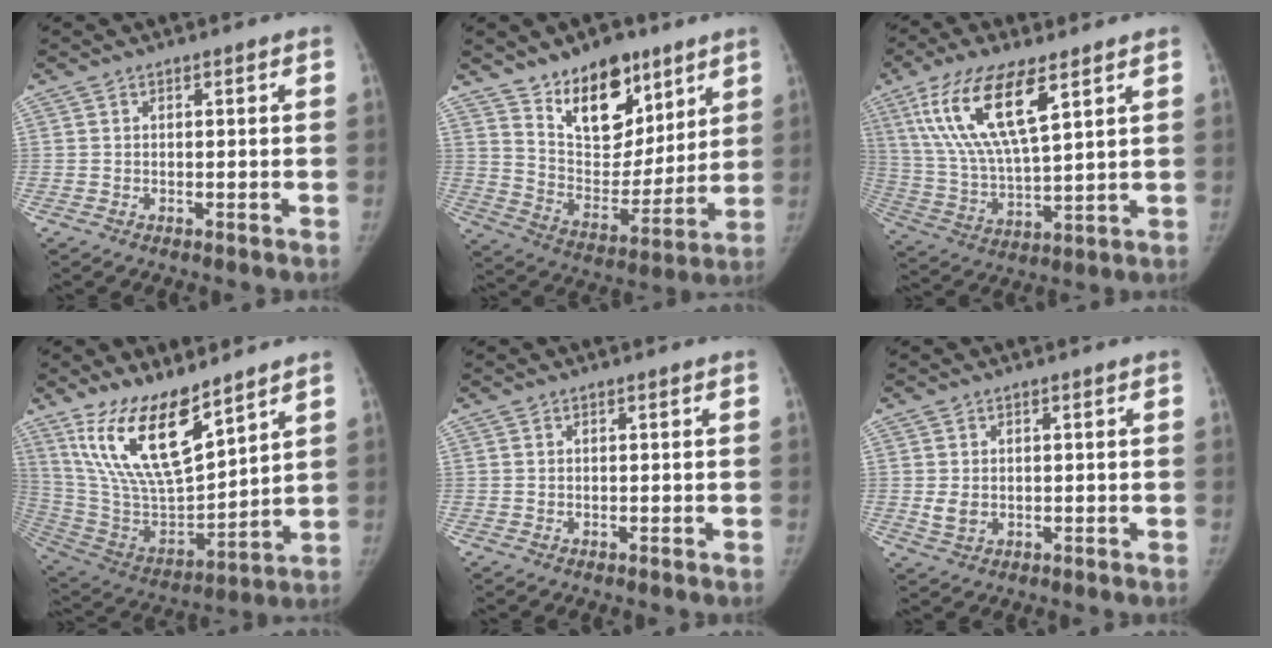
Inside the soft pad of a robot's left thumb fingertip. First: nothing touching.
{"total": 17.9, "force": [11.5, 10.1, 9.4], "torque": [-0.090, -0.080, 0.202]}
{"total": 16.6, "force": [8.1, 5.2, 13.5], "torque": [-0.267, -0.026, 0.159]}
{"total": 19.3, "force": [12.6, 6.8, 13.0], "torque": [-0.214, -0.070, 0.253]}
{"total": 0.0}
{"total": 2.8, "force": [0.1, 2.2, 1.8], "torque": [-0.029, -0.006, 0.009]}